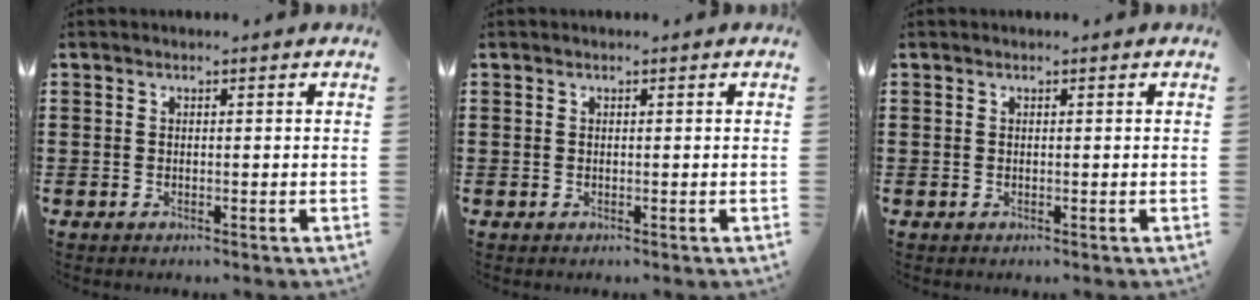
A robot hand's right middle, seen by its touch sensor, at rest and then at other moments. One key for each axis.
{"total": 0.0}
{"total": 0.0}